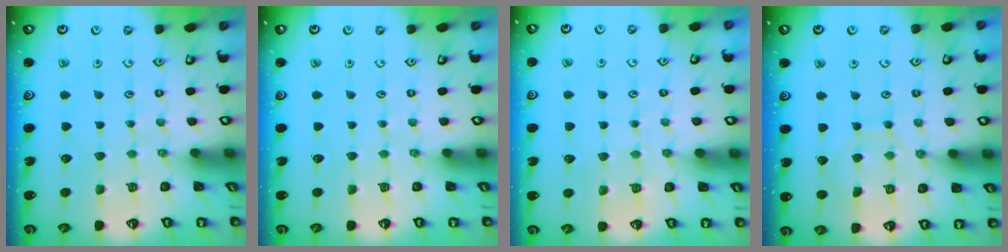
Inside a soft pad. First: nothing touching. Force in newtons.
{"total": 0.0}
{"total": 5.0, "press": 5.0, "slide": 0.6}
{"total": 7.4, "press": 7.3, "slide": 0.8}